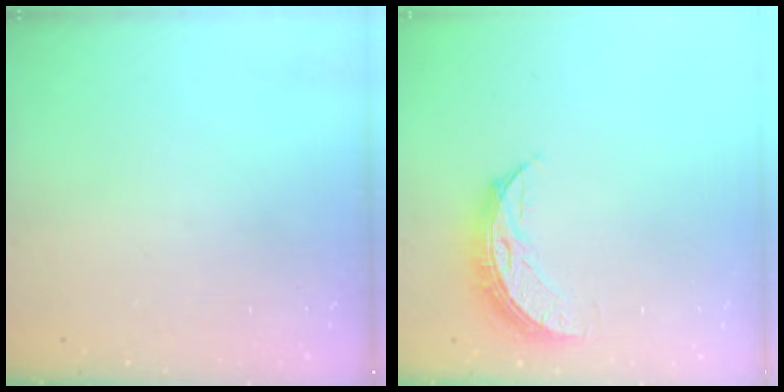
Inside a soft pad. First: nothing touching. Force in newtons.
{"total": 9.3, "press": 9.3, "slide": 0.0}